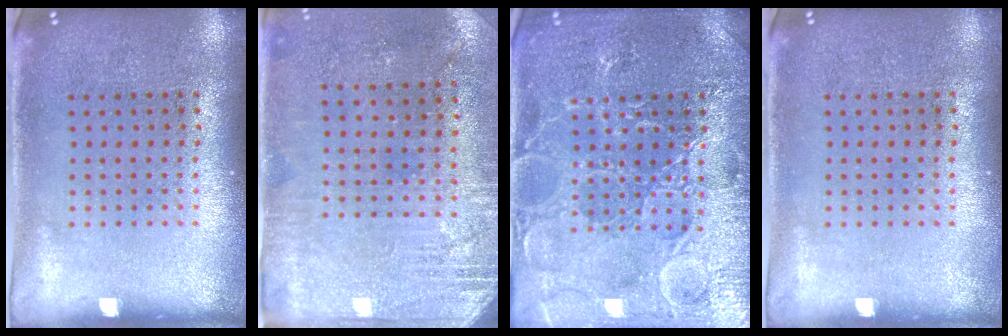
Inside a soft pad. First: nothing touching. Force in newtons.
{"total": 2.8, "press": 2.5, "slide": 1.2}
{"total": 4.6, "press": 4.5, "slide": 0.7}
{"total": 0.0}